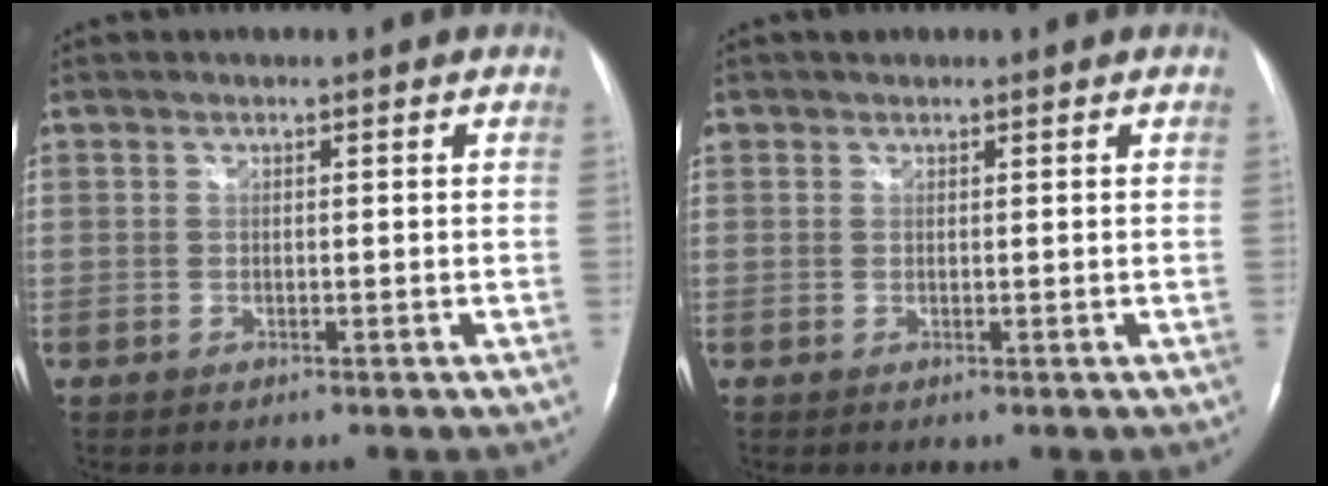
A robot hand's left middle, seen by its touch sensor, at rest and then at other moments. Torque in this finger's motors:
{"motor_torque": [0.17, -0.14, -0.02, 0.01]}